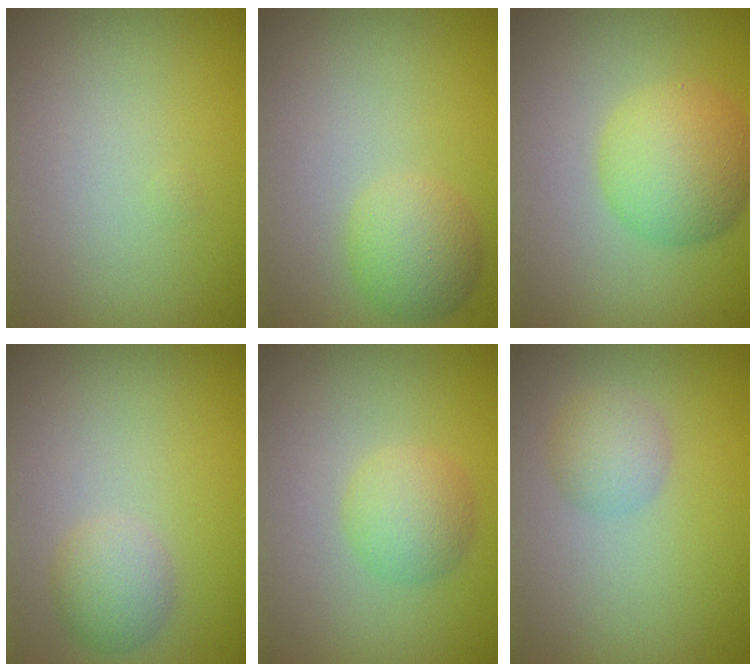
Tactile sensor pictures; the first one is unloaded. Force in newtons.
{"total": 2.7, "press": 2.7, "slide": 0.2}
{"total": 4.9, "press": 4.9, "slide": 0.1}
{"total": 2.2, "press": 2.2, "slide": 0.1}
{"total": 2.6, "press": 2.6, "slide": 0.1}
{"total": 2.1, "press": 2.1, "slide": 0.1}